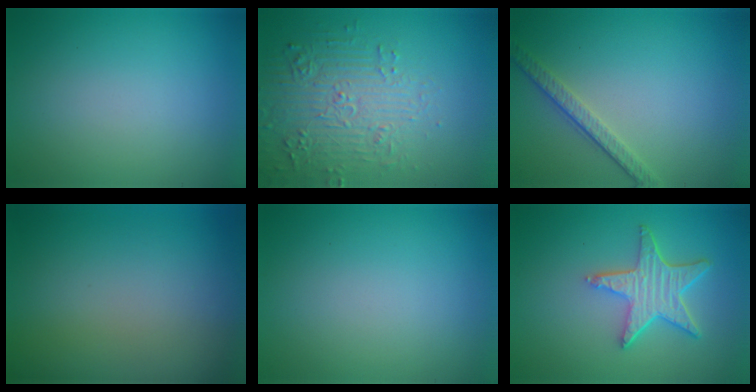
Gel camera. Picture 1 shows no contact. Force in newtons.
{"total": 4.6, "press": 4.4, "slide": 1.4}
{"total": 2.6, "press": 2.0, "slide": 1.7}
{"total": 0.0}
{"total": 0.0}
{"total": 4.8, "press": 4.2, "slide": 2.4}